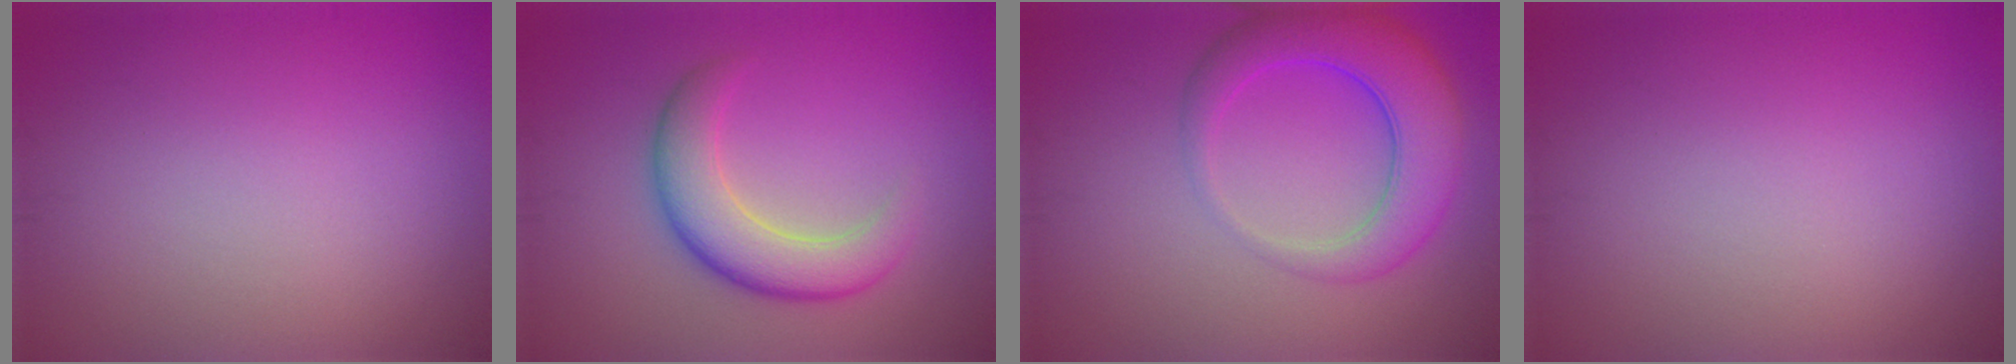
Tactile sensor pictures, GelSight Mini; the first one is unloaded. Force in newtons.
{"total": 5.3, "press": 5.3, "slide": 0.4}
{"total": 6.4, "press": 6.4, "slide": 0.3}
{"total": 0.0}